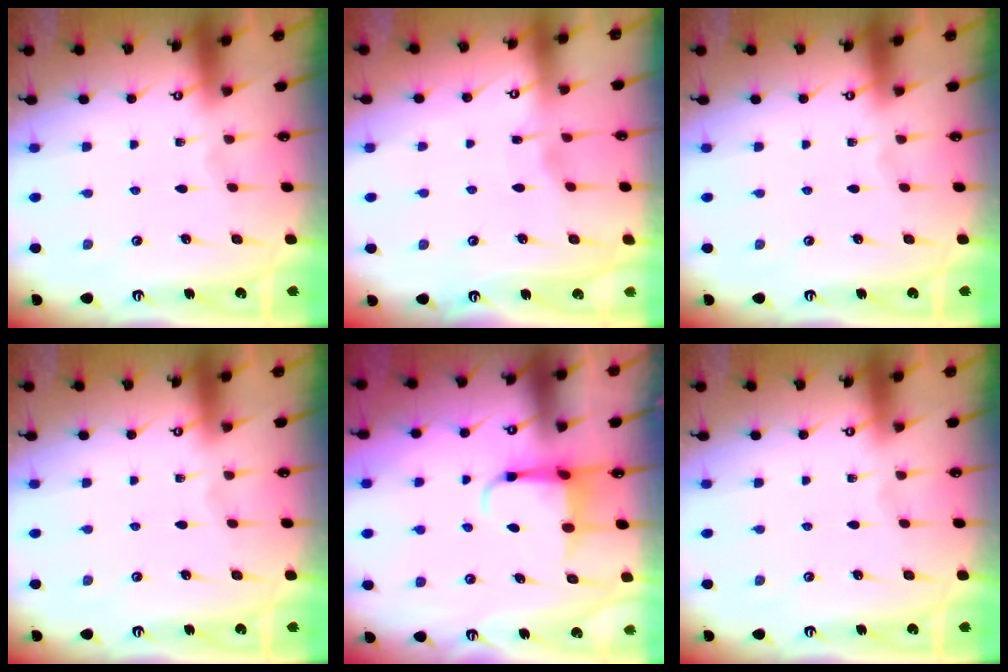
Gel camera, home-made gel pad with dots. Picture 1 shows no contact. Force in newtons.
{"total": 2.6, "press": 2.6, "slide": 0.3}
{"total": 0.0}
{"total": 0.0}
{"total": 4.7, "press": 4.7, "slide": 0.6}
{"total": 0.0}